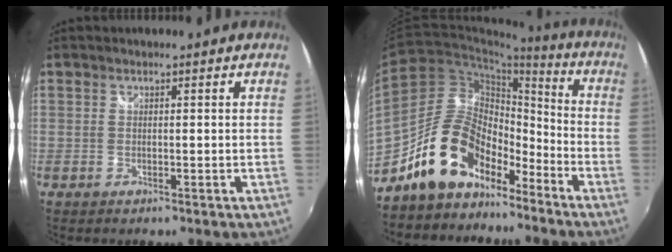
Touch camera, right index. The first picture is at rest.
{"total": 15.3, "force": [-11.2, 7.9, 6.8], "torque": [-0.124, 0.035, -0.184]}